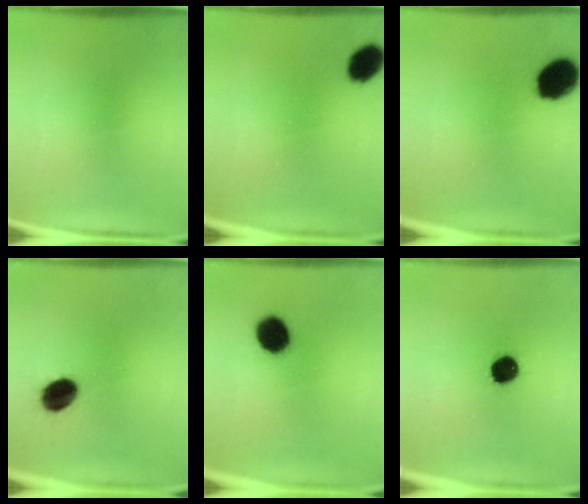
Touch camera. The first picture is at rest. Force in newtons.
{"total": 6.4}
{"total": 11.3}
{"total": 8.7}
{"total": 8.5}
{"total": 9.2}